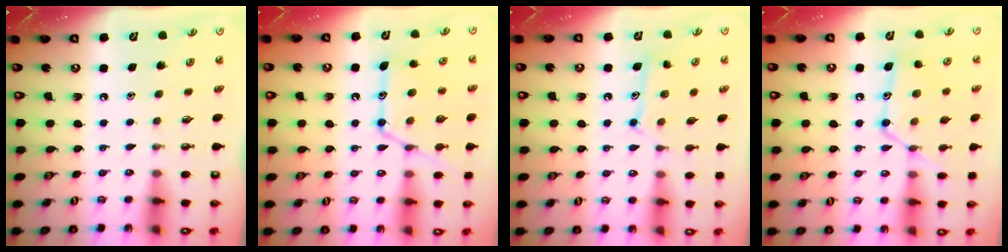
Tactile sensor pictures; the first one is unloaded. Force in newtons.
{"total": 15.9, "press": 15.9, "slide": 1.4}
{"total": 10.3, "press": 10.3, "slide": 0.4}
{"total": 14.2, "press": 14.2, "slide": 1.1}